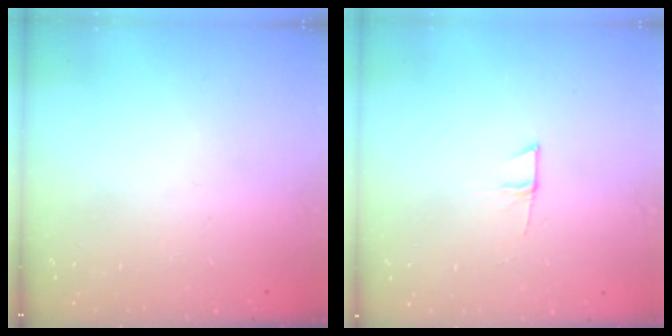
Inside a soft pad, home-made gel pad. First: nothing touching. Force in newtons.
{"total": 4.0, "press": 4.0, "slide": 0.4}